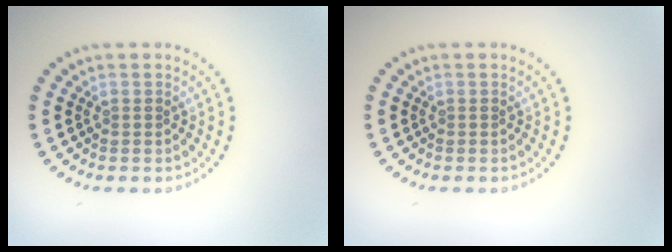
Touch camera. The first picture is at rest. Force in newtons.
{"total": 0.0}